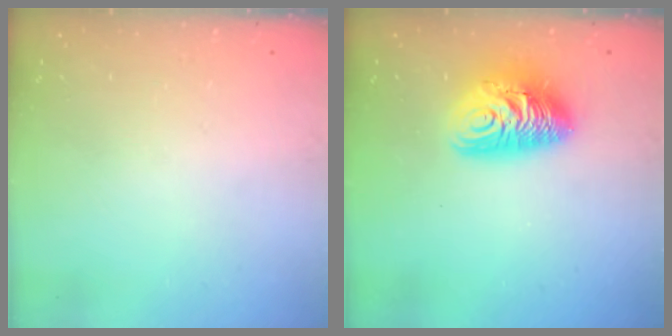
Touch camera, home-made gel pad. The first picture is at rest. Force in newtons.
{"total": 11.5, "press": 11.4, "slide": 1.0}